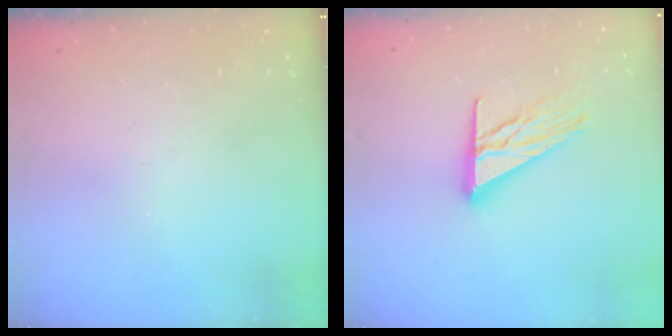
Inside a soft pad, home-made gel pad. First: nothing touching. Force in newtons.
{"total": 13.8, "press": 13.8, "slide": 1.1}